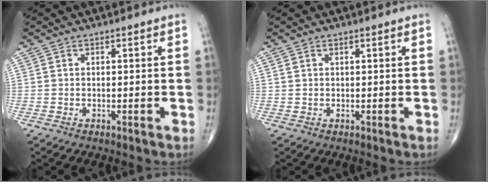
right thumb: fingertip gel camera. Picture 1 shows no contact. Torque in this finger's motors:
{"motor_torque": [0.35, -0.38, 0.03, 0.28, -0.04]}